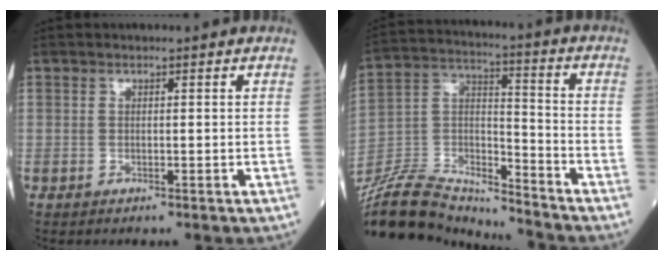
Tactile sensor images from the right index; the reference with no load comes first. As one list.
[{"total": 18.9, "force": [-18.5, 2.6, 3.4], "torque": [-0.076, 0.034, -0.318]}]